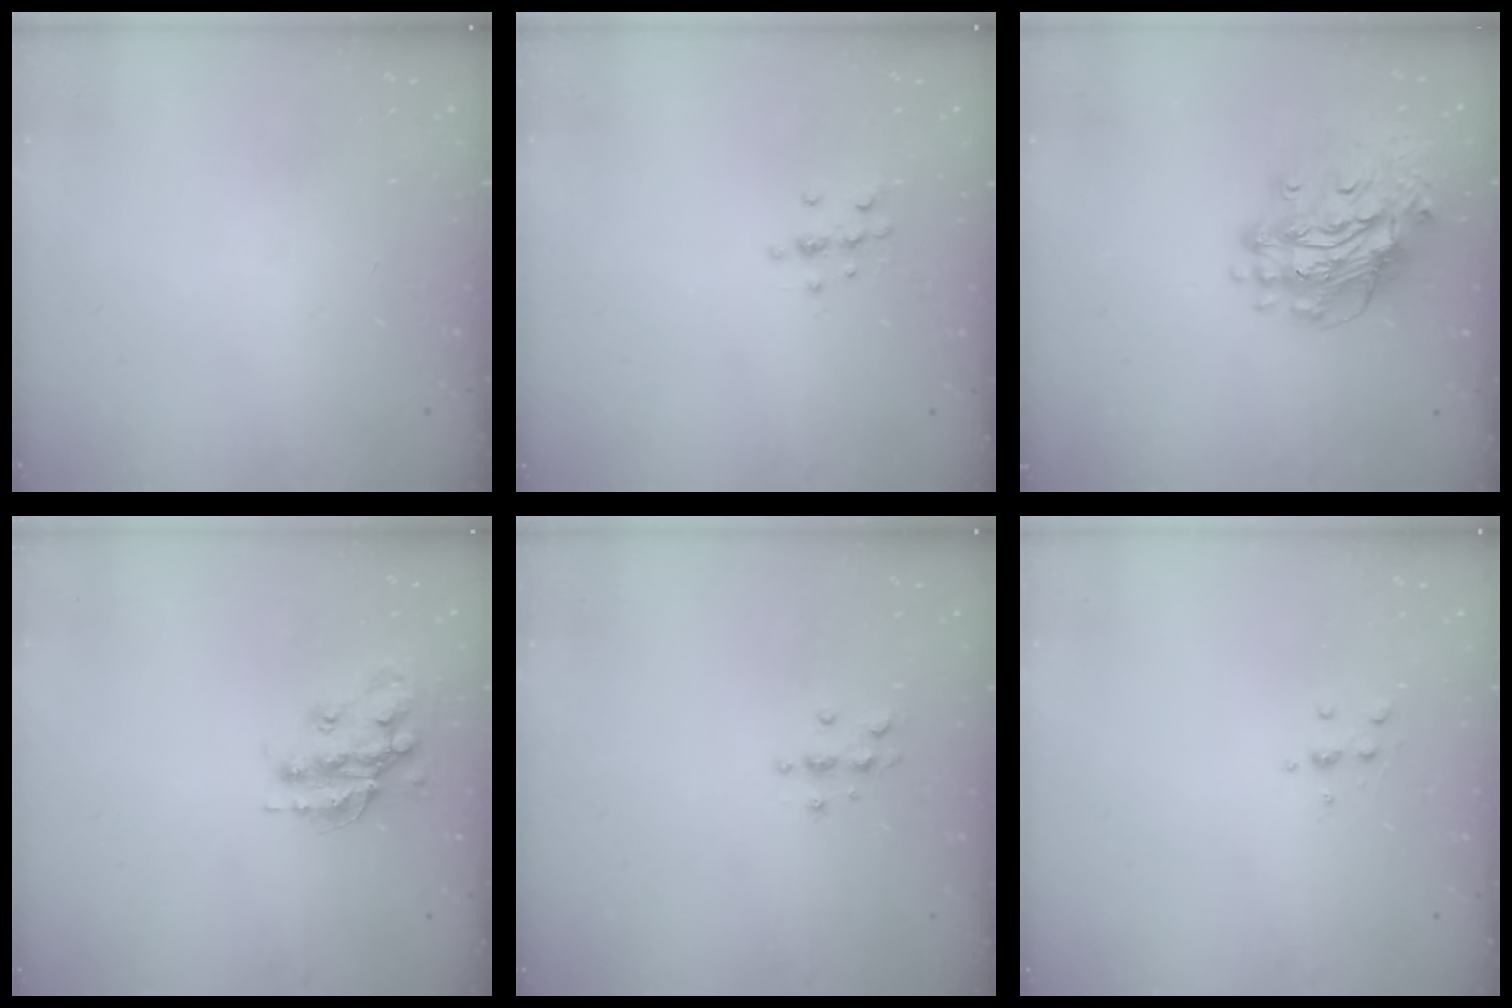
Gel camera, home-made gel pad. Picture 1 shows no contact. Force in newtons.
{"total": 6.5, "press": 6.2, "slide": 2.1}
{"total": 15.8, "press": 15.7, "slide": 1.7}
{"total": 15.4, "press": 15.4, "slide": 1.0}
{"total": 3.7, "press": 3.6, "slide": 0.5}
{"total": 4.9, "press": 4.8, "slide": 1.1}